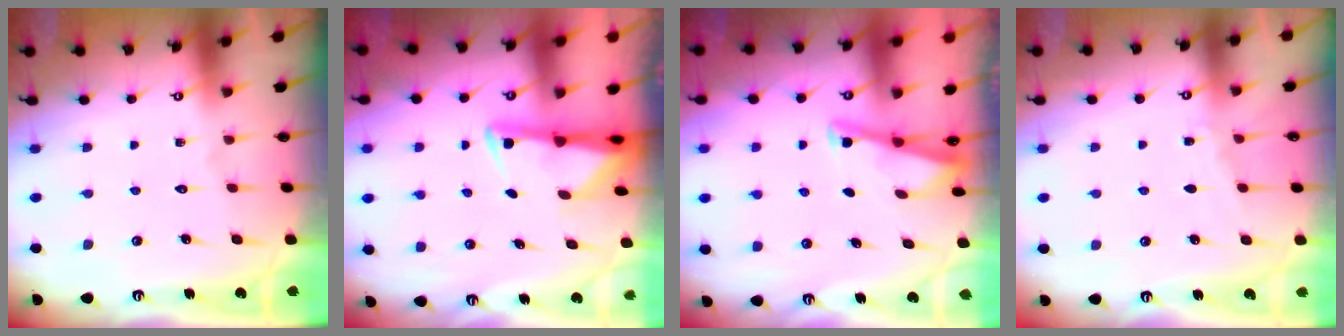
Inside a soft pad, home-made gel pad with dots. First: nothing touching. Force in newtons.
{"total": 2.7, "press": 2.6, "slide": 0.7}
{"total": 3.3, "press": 3.3, "slide": 0.3}
{"total": 3.1, "press": 3.1, "slide": 0.4}